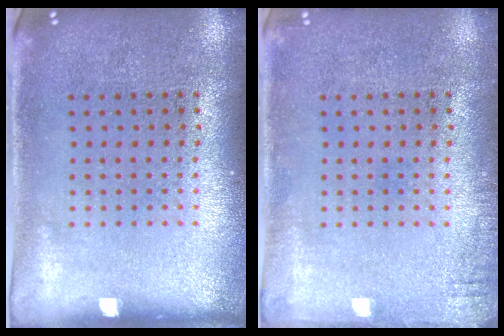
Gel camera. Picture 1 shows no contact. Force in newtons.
{"total": 1.3, "press": 1.3, "slide": 0.1}